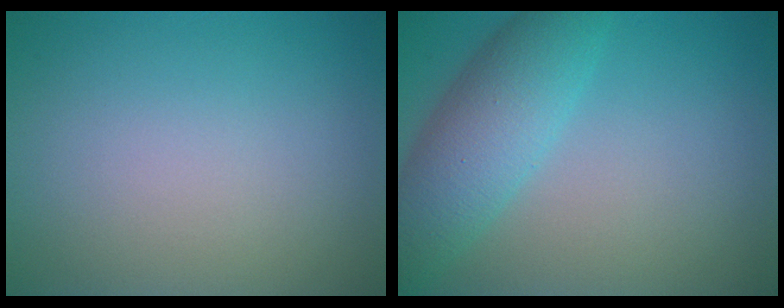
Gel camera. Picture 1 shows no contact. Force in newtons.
{"total": 5.7, "press": 5.7, "slide": 0.2}